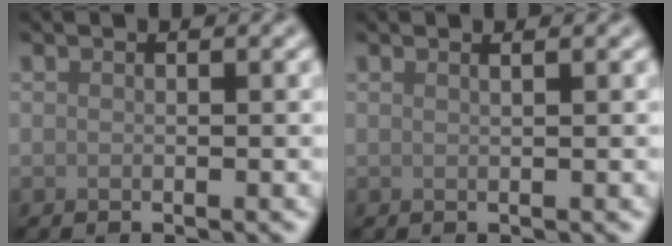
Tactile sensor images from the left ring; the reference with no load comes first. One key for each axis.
{"total": 1.0, "fx": 0.6, "fy": 0.4, "fz": 0.7, "tx": -0.002, "ty": 0.001, "tz": 0.000}